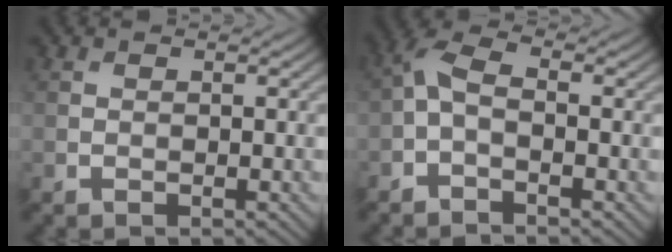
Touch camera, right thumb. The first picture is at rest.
{"total": 3.9, "force": [-1.1, 1.9, 3.2], "torque": [-0.081, 0.010, -0.033]}